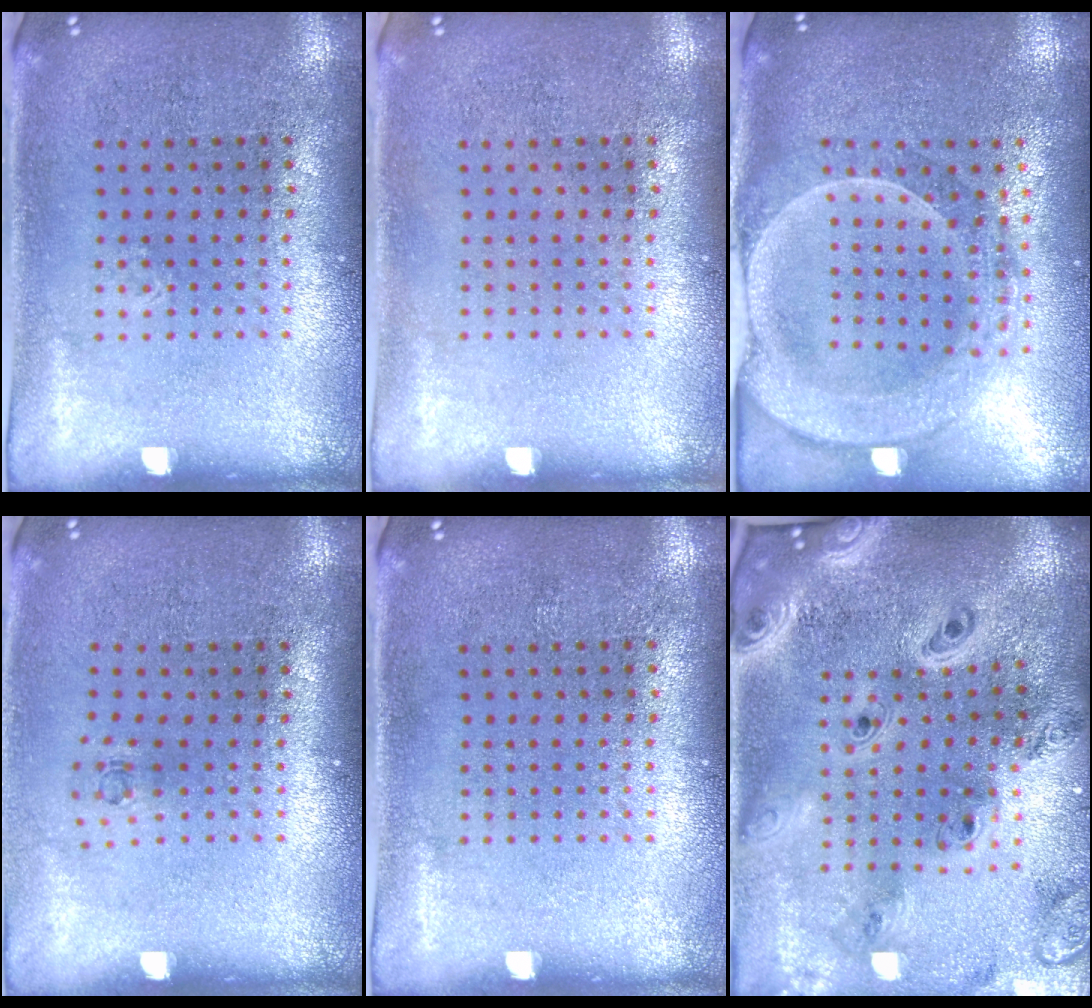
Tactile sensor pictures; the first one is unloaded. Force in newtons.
{"total": 0.0}
{"total": 2.4, "press": 2.2, "slide": 1.1}
{"total": 0.7, "press": 0.3, "slide": 0.6}
{"total": 0.0}
{"total": 3.9, "press": 3.0, "slide": 2.5}